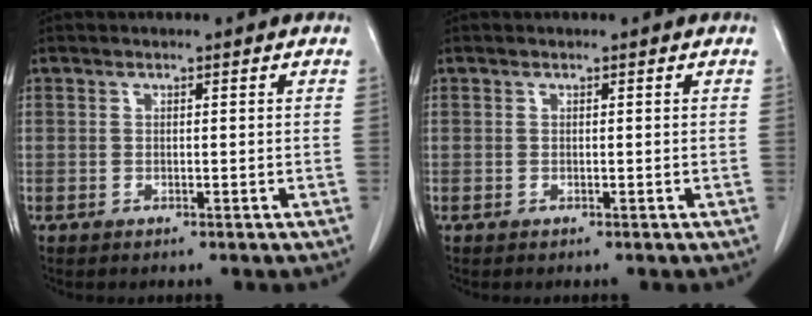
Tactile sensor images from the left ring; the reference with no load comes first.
{"total": 0.0}